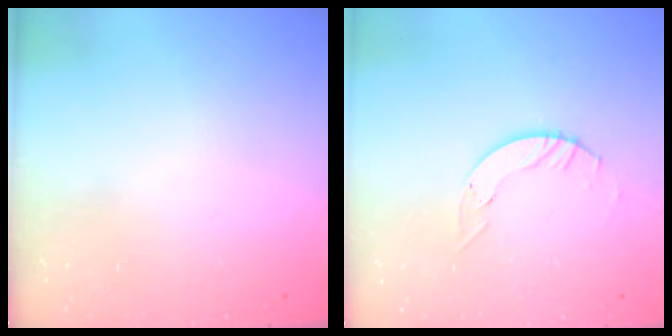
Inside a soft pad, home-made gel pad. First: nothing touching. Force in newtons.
{"total": 4.0, "press": 4.0, "slide": 0.5}